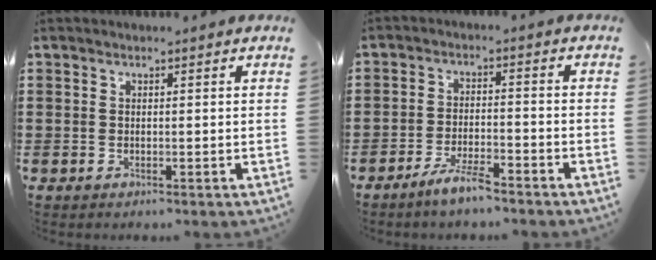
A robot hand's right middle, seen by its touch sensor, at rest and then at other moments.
{"total": 4.6, "force": [-3.7, 0.6, 2.6], "torque": [-0.062, -0.003, -0.074]}